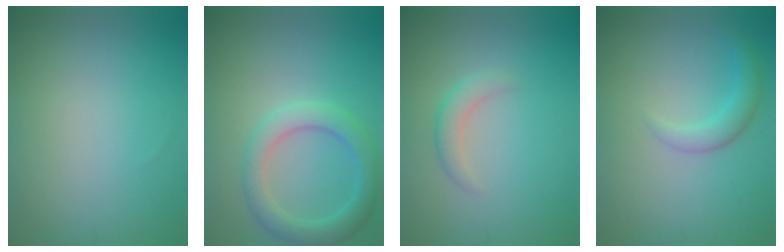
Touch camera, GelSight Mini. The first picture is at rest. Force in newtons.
{"total": 4.0, "press": 4.0, "slide": 0.1}
{"total": 1.8, "press": 1.8, "slide": 0.2}
{"total": 2.2, "press": 2.2, "slide": 0.0}